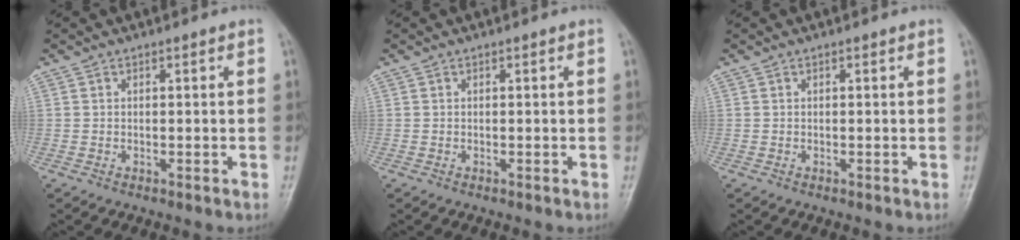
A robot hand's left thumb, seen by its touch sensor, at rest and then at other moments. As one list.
[{"total": 0.0}, {"total": 0.0}]